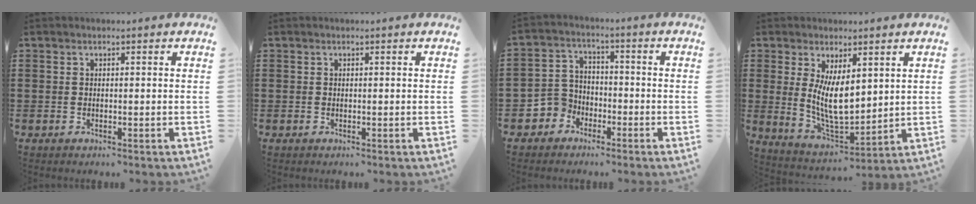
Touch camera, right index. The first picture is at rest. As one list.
[{"total": 0.0}, {"total": 4.6, "force": [-2.6, 3.8, 0.7], "torque": [-0.042, 0.000, -0.054]}, {"total": 8.2, "force": [1.7, 3.6, 7.2], "torque": [-0.143, -0.012, 0.030]}]